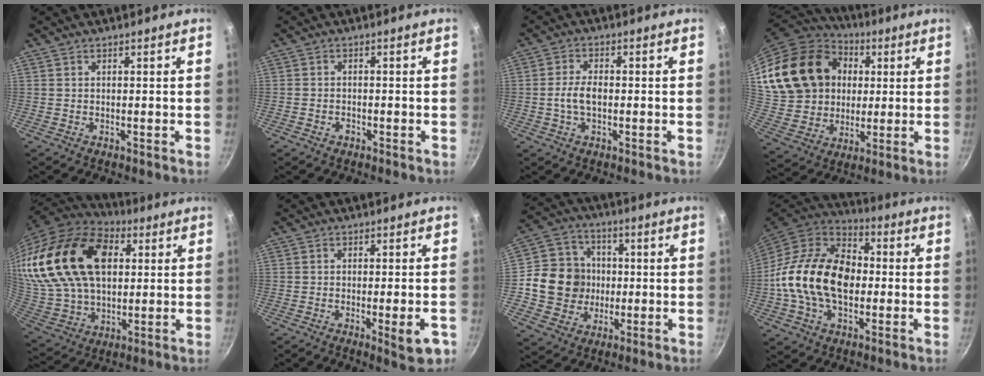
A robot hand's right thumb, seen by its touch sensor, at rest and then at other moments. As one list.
[{"total": 1.3, "force": [-0.9, 0.8, 0.5], "torque": [-0.010, 0.008, -0.015]}, {"total": 4.5, "force": [-0.6, 2.3, 3.8], "torque": [-0.072, 0.012, -0.015]}, {"total": 24.2, "force": [6.0, 19.2, 13.4], "torque": [-0.232, 0.019, 0.125]}, {"total": 30.4, "force": [8.8, 19.6, 21.5], "torque": [-0.418, 0.000, 0.162]}, {"total": 6.0, "force": [-2.2, 1.2, 5.5], "torque": [-0.063, -0.001, -0.028]}, {"total": 13.3, "force": [-0.4, 12.4, 5.0], "torque": [-0.059, 0.022, -0.013]}, {"total": 21.6, "force": [-1.2, 14.5, 16.0], "torque": [-0.256, 0.033, -0.034]}]